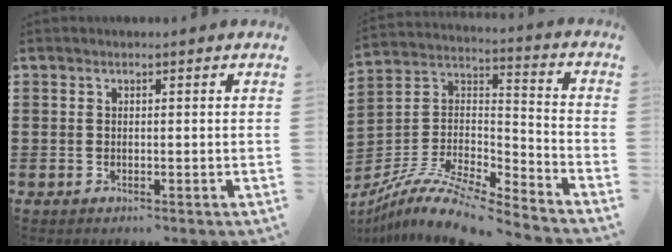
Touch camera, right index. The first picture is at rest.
{"total": 10.9, "force": [-9.2, 2.3, 5.4], "torque": [-0.112, 0.016, -0.182]}